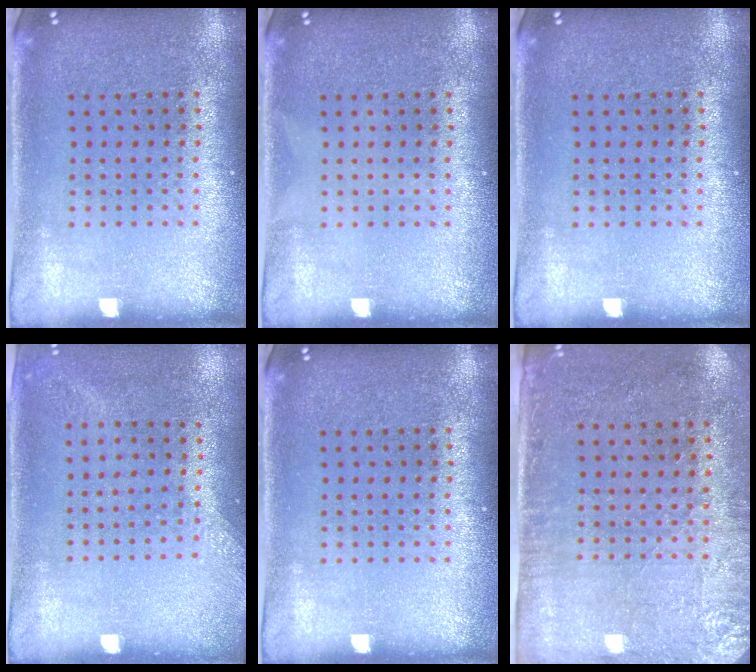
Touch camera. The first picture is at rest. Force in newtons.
{"total": 0.0}
{"total": 0.0}
{"total": 1.3, "press": 1.0, "slide": 0.8}
{"total": 0.0}
{"total": 2.8, "press": 2.3, "slide": 1.5}